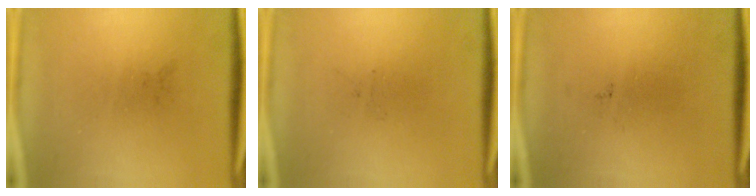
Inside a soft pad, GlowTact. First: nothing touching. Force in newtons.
{"total": 0.0}
{"total": 0.0}